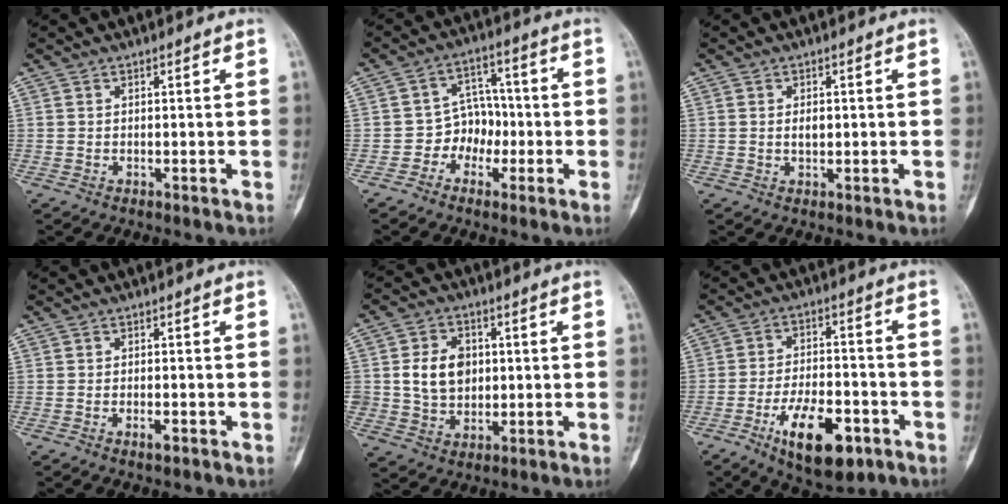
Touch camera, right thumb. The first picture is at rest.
{"total": 6.6, "force": [-2.2, 5.6, 2.8], "torque": [0.006, 0.031, -0.049]}
{"total": 1.9, "force": [0.1, 1.1, 1.5], "torque": [-0.019, 0.000, 0.003]}
{"total": 1.6, "force": [-0.8, 0.6, 1.3], "torque": [-0.024, 0.001, -0.013]}
{"total": 9.7, "force": [1.1, 7.7, 5.9], "torque": [-0.070, -0.001, 0.023]}
{"total": 14.1, "force": [-6.6, 6.2, 10.8], "torque": [-0.162, 0.022, -0.101]}